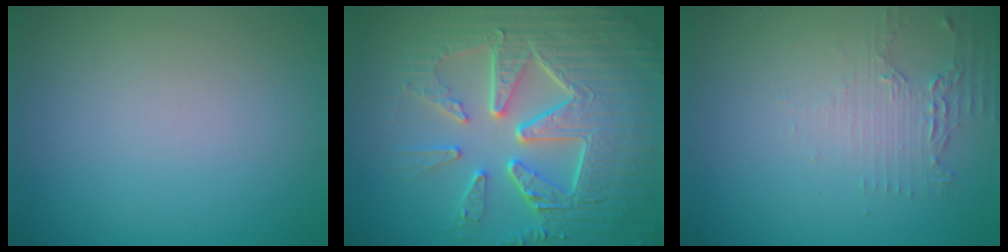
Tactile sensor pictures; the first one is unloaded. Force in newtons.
{"total": 10.0, "press": 6.7, "slide": 7.5}
{"total": 2.0, "press": 1.6, "slide": 1.1}